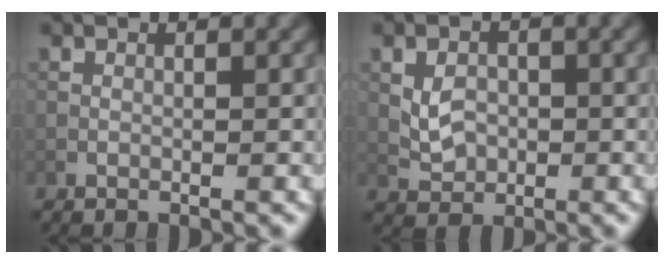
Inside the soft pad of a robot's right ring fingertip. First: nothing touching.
{"total": 2.2, "force": [0.1, 1.8, 1.2], "torque": [-0.025, -0.001, 0.006]}